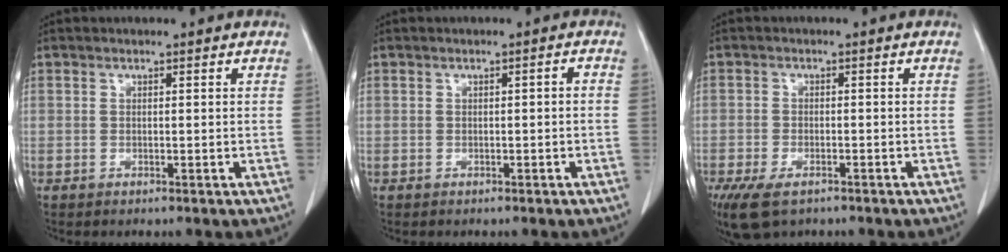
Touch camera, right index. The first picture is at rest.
{"total": 1.0, "force": [-0.3, 0.2, 0.9], "torque": [-0.011, 0.005, -0.005]}
{"total": 8.4, "force": [-5.4, 4.0, 4.9], "torque": [-0.101, -0.013, -0.092]}